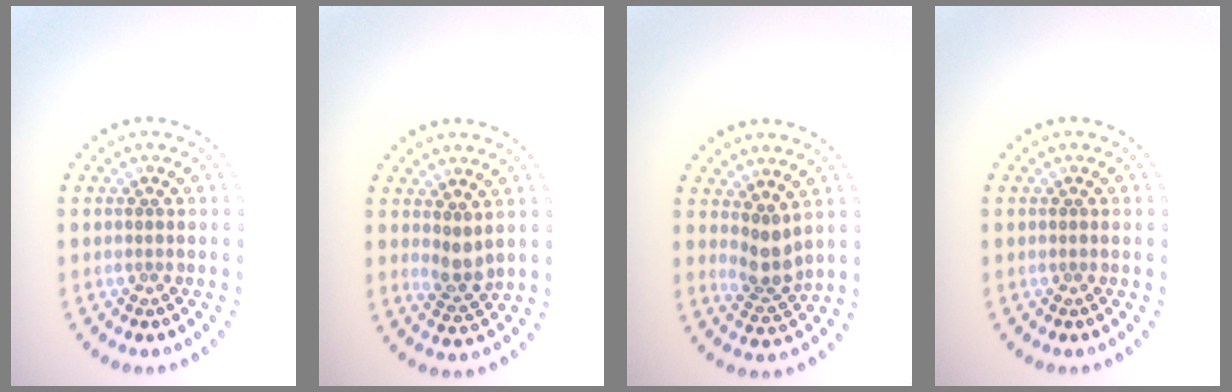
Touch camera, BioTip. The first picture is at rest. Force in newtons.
{"total": 2.0, "press": 1.7, "slide": 1.1}
{"total": 2.6, "press": 2.1, "slide": 1.6}
{"total": 0.0}